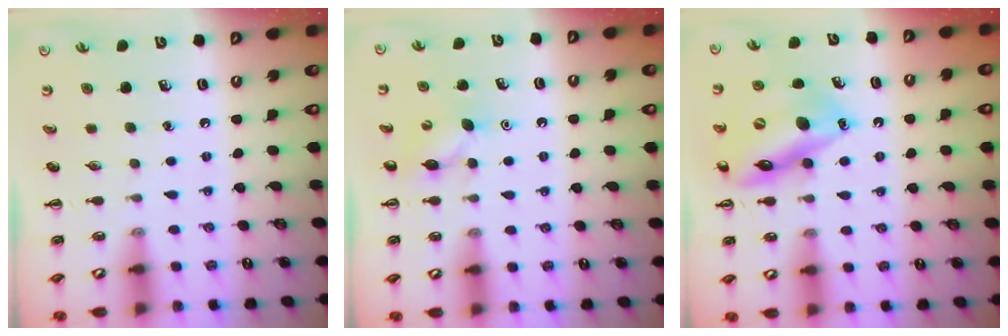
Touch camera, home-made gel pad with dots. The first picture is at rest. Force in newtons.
{"total": 6.2, "press": 6.0, "slide": 1.7}
{"total": 15.9, "press": 15.6, "slide": 3.4}